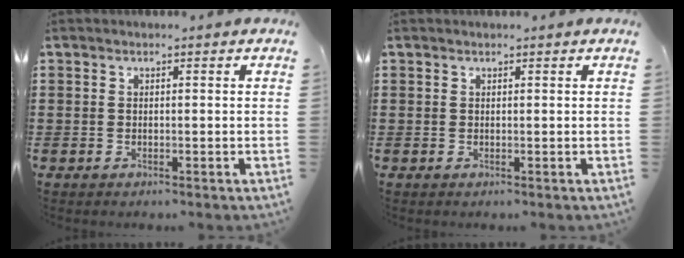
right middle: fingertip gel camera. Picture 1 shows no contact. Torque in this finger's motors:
{"motor_torque": [0.05, -0.45, 0.04, 0.02]}